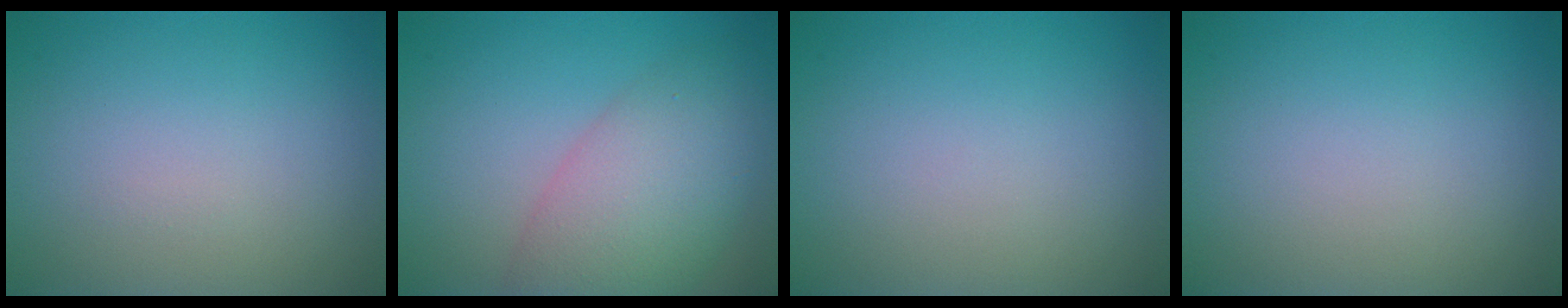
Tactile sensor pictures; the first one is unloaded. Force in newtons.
{"total": 6.9, "press": 6.8, "slide": 0.5}
{"total": 0.0}
{"total": 0.0}